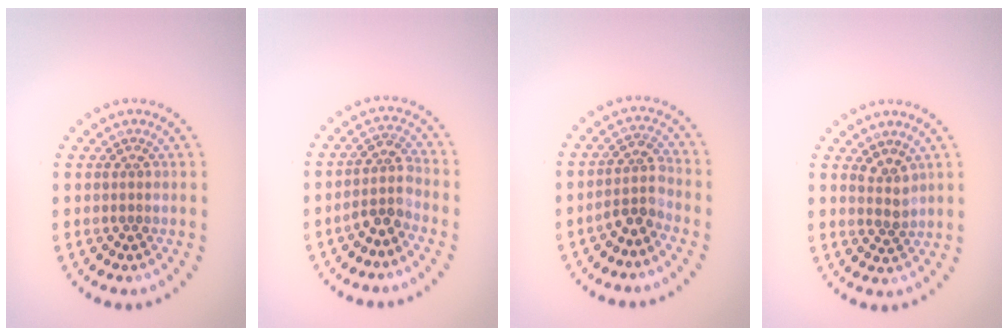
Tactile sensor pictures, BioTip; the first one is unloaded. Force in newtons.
{"total": 2.7, "press": 2.0, "slide": 1.9}
{"total": 2.6, "press": 2.0, "slide": 1.8}
{"total": 1.7, "press": 1.3, "slide": 1.1}